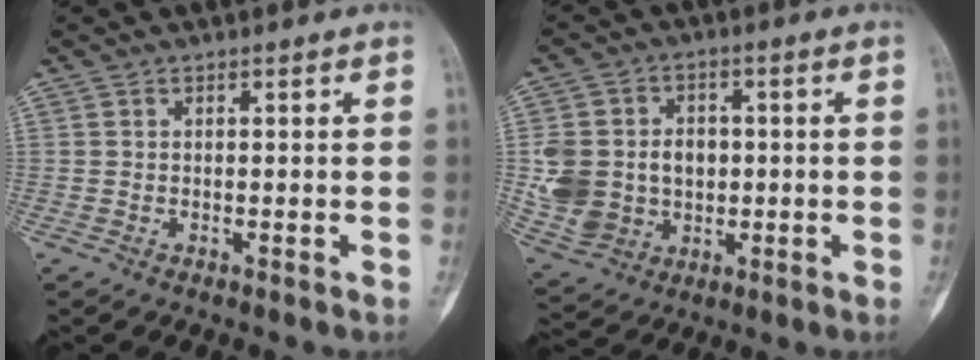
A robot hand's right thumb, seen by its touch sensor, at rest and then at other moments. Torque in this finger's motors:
{"motor_torque": [1.46, 1.44, 0.96, -0.57, 0.12]}